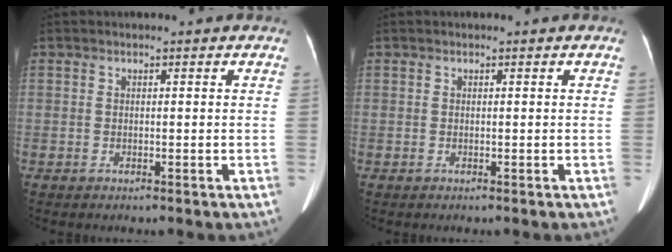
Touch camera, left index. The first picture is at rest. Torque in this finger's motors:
{"motor_torque": [0.04, 0.04, 0.00, 0.01]}